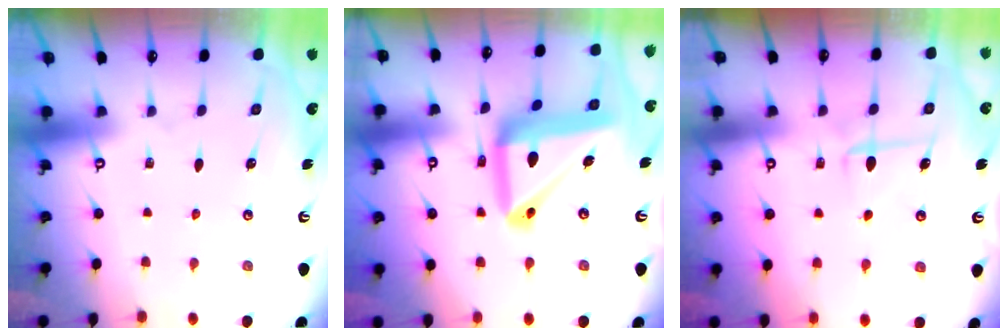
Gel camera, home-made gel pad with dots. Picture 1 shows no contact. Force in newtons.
{"total": 18.0, "press": 17.9, "slide": 2.1}
{"total": 6.2, "press": 6.1, "slide": 1.1}